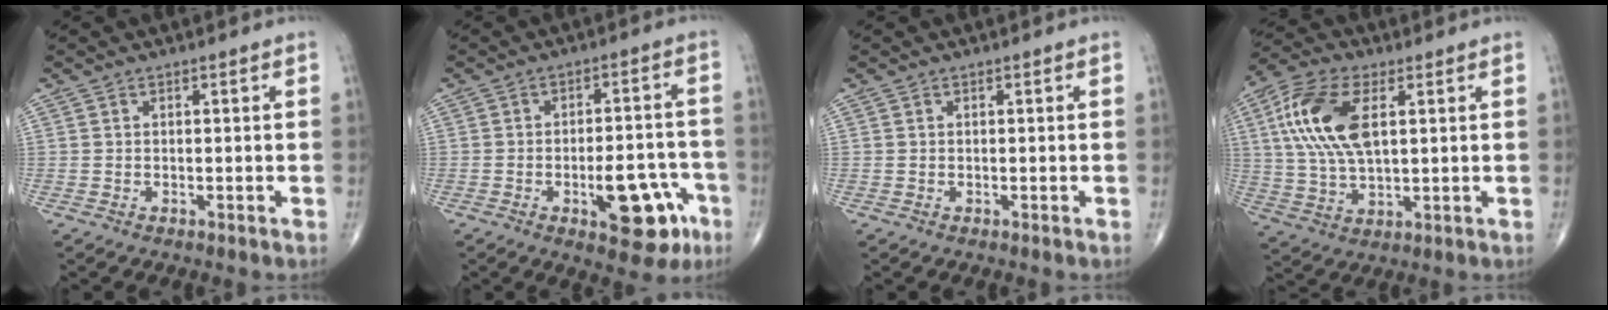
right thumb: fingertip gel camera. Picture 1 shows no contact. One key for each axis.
{"total": 12.4, "fx": -5.1, "fy": 5.4, "fz": 10.0, "tx": -0.102, "ty": 0.033, "tz": -0.063}
{"total": 0.0}
{"total": 15.1, "fx": 3.9, "fy": 7.5, "fz": 12.5, "tx": -0.264, "ty": 0.004, "tz": 0.075}